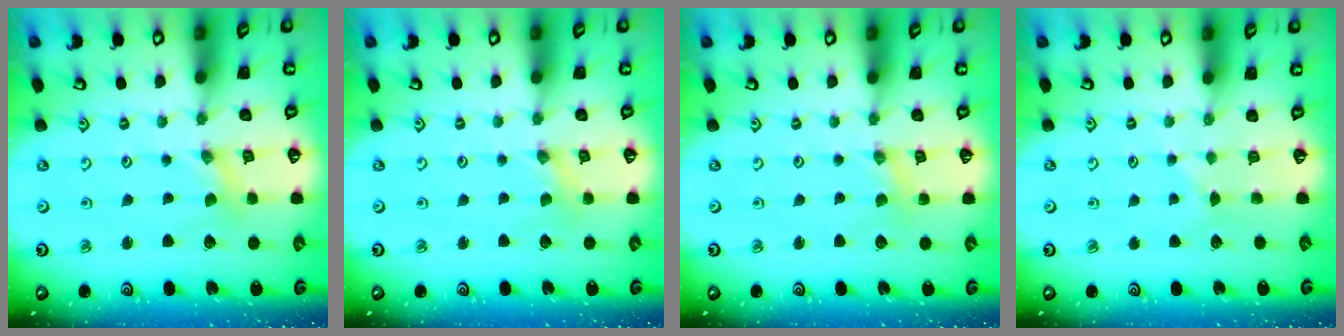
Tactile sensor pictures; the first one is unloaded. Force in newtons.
{"total": 0.0}
{"total": 1.0, "press": 1.0, "slide": 0.1}
{"total": 2.9, "press": 2.9, "slide": 0.5}